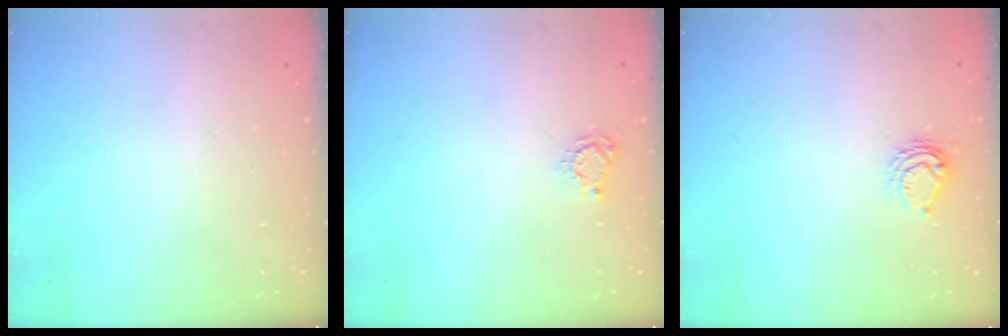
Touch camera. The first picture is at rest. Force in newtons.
{"total": 4.8, "press": 4.7, "slide": 0.6}
{"total": 5.8, "press": 5.8, "slide": 0.7}